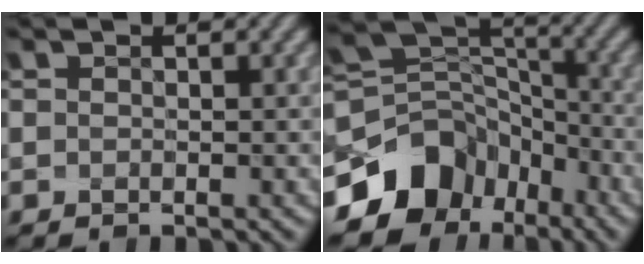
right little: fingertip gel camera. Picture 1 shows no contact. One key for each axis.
{"total": 8.4, "fx": -4.5, "fy": 6.3, "fz": 3.3, "tx": -0.050, "ty": 0.013, "tz": -0.087}